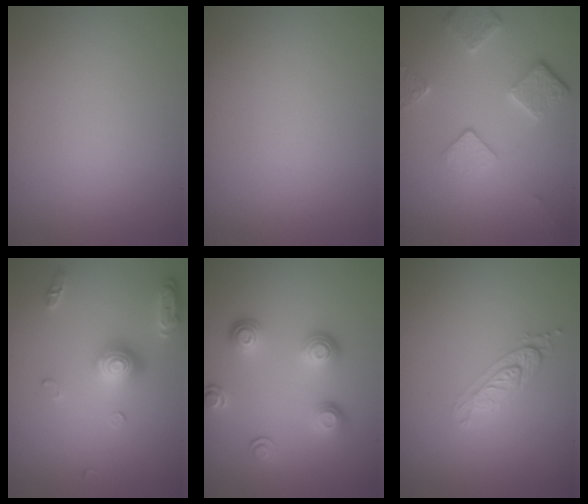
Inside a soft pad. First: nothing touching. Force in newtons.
{"total": 0.0}
{"total": 3.8, "press": 2.9, "slide": 2.5}
{"total": 3.0, "press": 2.9, "slide": 0.7}
{"total": 3.4, "press": 2.7, "slide": 2.1}
{"total": 2.0, "press": 1.9, "slide": 0.4}